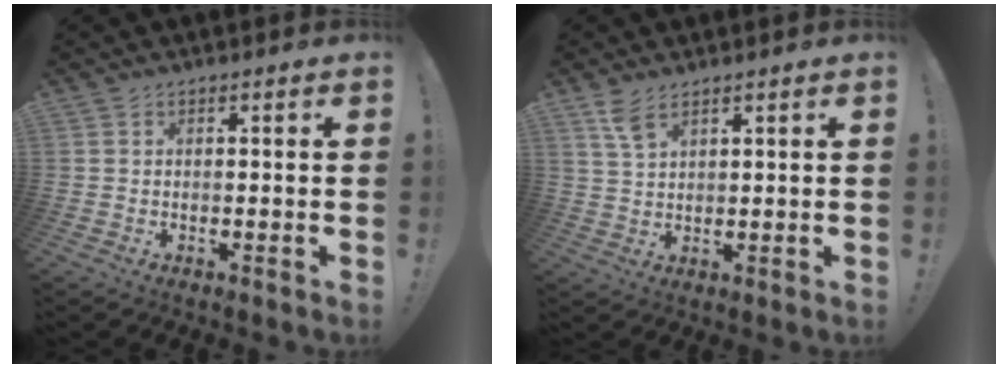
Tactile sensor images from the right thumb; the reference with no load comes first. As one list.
[{"total": 5.3, "force": [3.7, 1.8, 3.4], "torque": [-0.057, -0.021, 0.067]}]